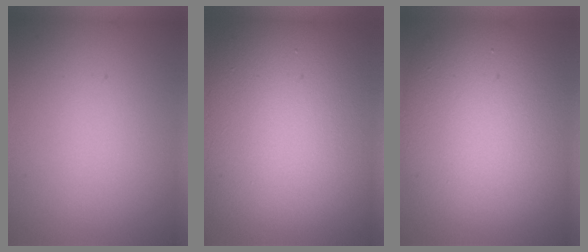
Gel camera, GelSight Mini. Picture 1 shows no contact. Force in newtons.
{"total": 16.0, "press": 15.9, "slide": 1.3}
{"total": 11.8, "press": 11.8, "slide": 0.8}